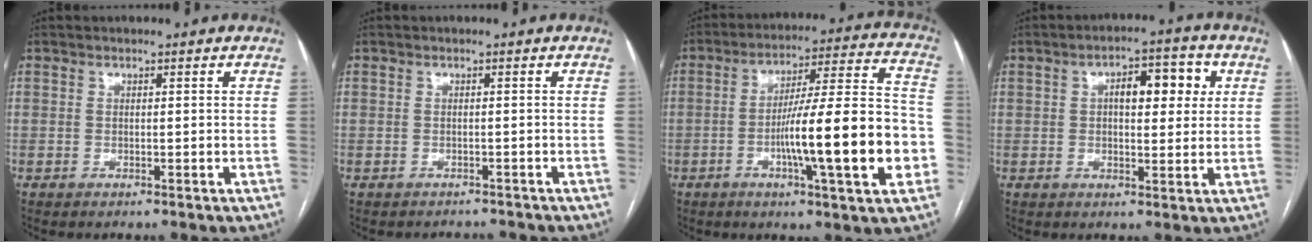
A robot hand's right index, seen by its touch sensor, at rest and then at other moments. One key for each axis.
{"total": 2.6, "fx": -2.5, "fy": 0.9, "fz": -0.4, "tx": 0.007, "ty": 0.003, "tz": -0.033}
{"total": 19.0, "fx": -4.8, "fy": 1.3, "fz": 18.3, "tx": -0.265, "ty": 0.012, "tz": -0.070}
{"total": 7.9, "fx": 2.1, "fy": 3.2, "fz": 6.9, "tx": -0.095, "ty": 0.022, "tz": 0.029}